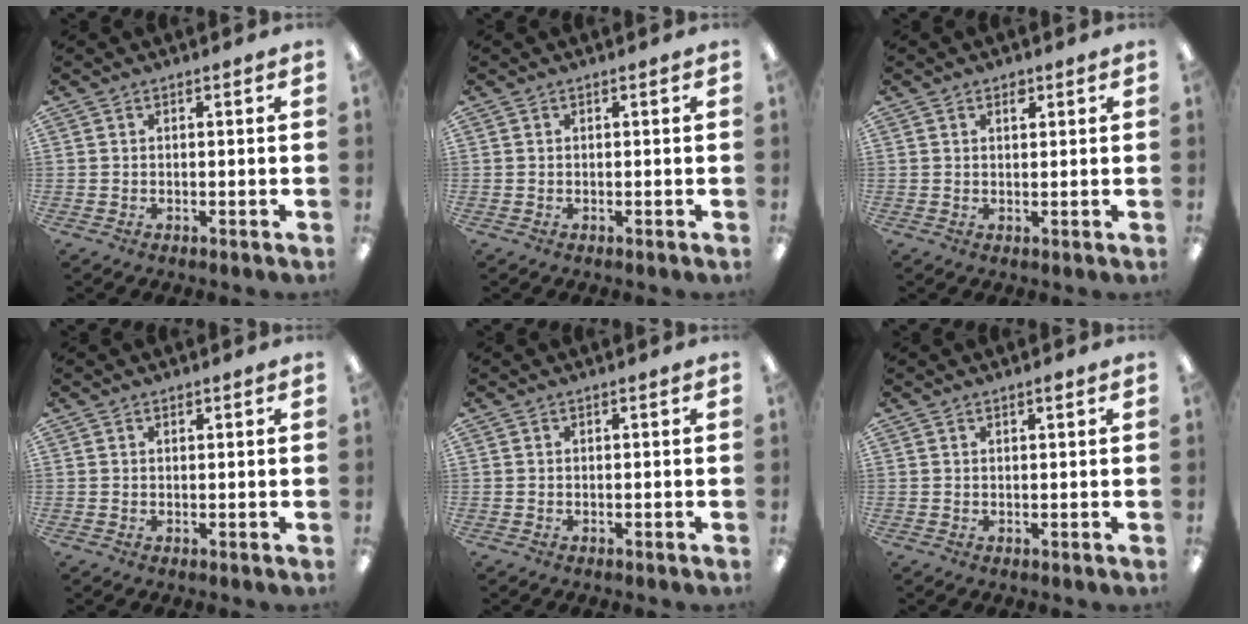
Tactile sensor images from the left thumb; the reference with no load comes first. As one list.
[{"total": 0.0}, {"total": 2.0, "force": [1.3, 1.1, 1.1], "torque": [-0.009, -0.005, 0.020]}, {"total": 0.8, "force": [0.6, 0.4, 0.4], "torque": [-0.009, 0.001, 0.011]}, {"total": 0.0}, {"total": 1.3, "force": [0.9, 0.4, 0.9], "torque": [-0.011, -0.002, 0.013]}]